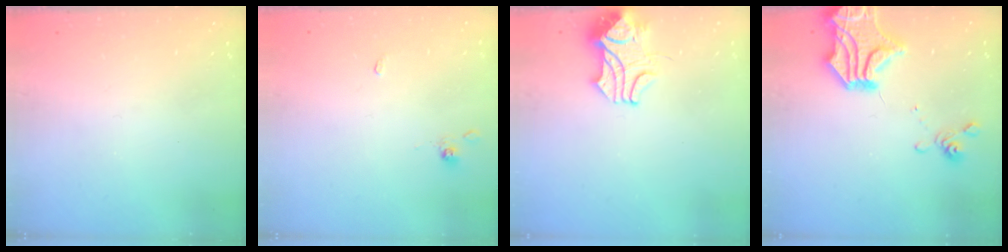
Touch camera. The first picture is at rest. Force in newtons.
{"total": 0.0}
{"total": 2.5, "press": 2.3, "slide": 1.0}
{"total": 6.3, "press": 5.7, "slide": 2.7}